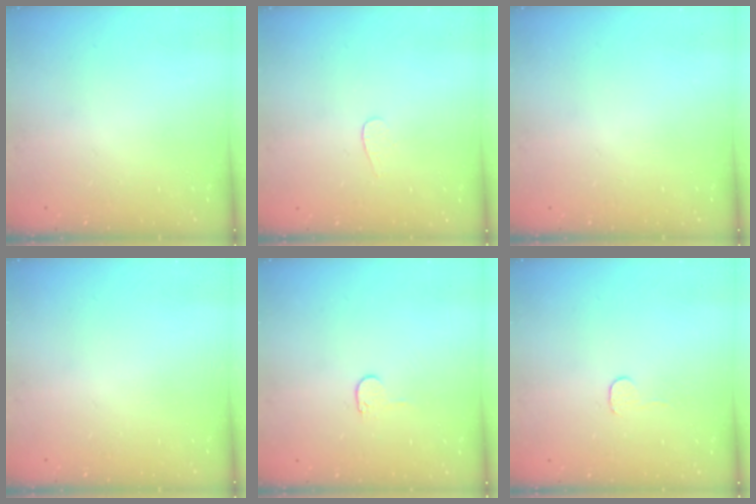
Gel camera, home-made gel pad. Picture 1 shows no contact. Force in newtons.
{"total": 3.0, "press": 3.0, "slide": 0.3}
{"total": 0.0}
{"total": 0.0}
{"total": 4.0, "press": 4.0, "slide": 0.3}
{"total": 3.0, "press": 3.0, "slide": 0.3}